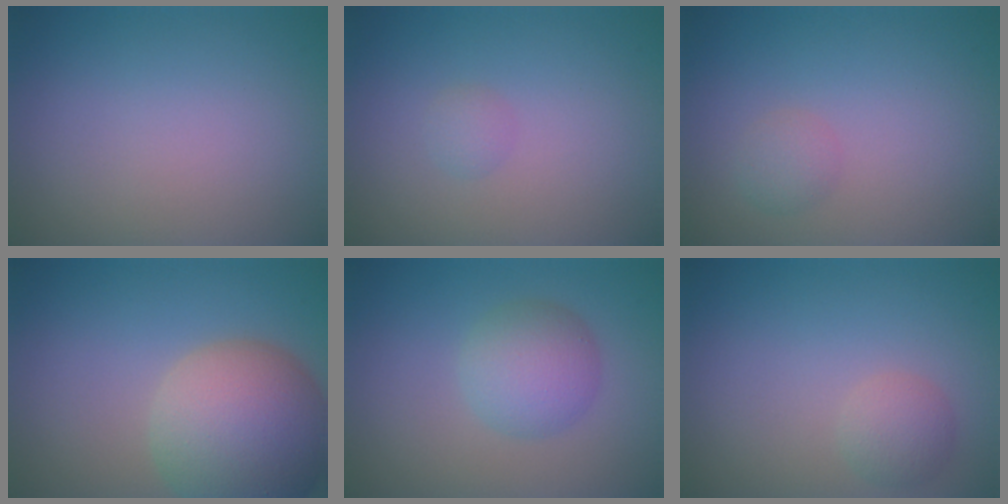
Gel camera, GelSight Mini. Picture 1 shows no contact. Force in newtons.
{"total": 1.0, "press": 1.0, "slide": 0.1}
{"total": 1.3, "press": 1.3, "slide": 0.1}
{"total": 10.6, "press": 10.5, "slide": 0.8}
{"total": 4.1, "press": 4.1, "slide": 0.1}
{"total": 2.0, "press": 2.0, "slide": 0.1}